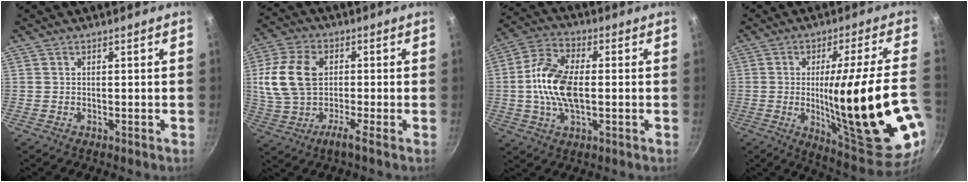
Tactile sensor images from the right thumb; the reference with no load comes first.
{"total": 11.6, "force": [-0.3, 6.4, 9.7], "torque": [-0.193, 0.026, -0.025]}
{"total": 12.8, "force": [-0.3, 6.8, 10.8], "torque": [-0.207, 0.026, -0.017]}
{"total": 26.9, "force": [-4.5, 4.4, 26.2], "torque": [-0.367, -0.012, -0.044]}